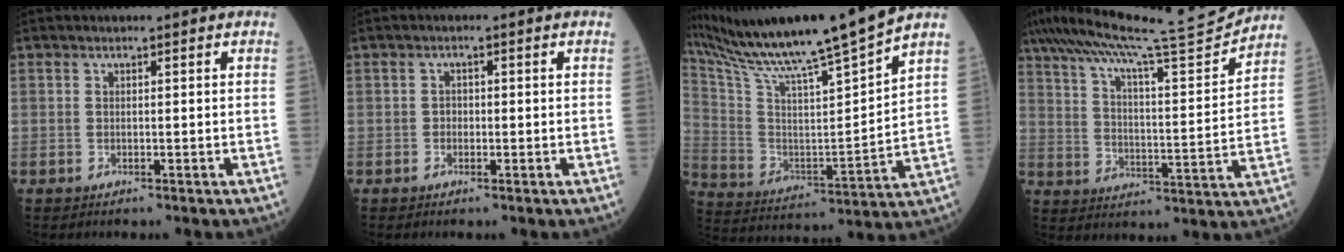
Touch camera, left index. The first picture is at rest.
{"total": 1.1, "force": [-0.2, 0.8, 0.6], "torque": [-0.008, 0.003, -0.005]}
{"total": 21.1, "force": [18.1, -2.0, 10.6], "torque": [-0.198, -0.030, 0.308]}
{"total": 17.8, "force": [16.4, -1.2, 6.8], "torque": [-0.123, -0.029, 0.249]}